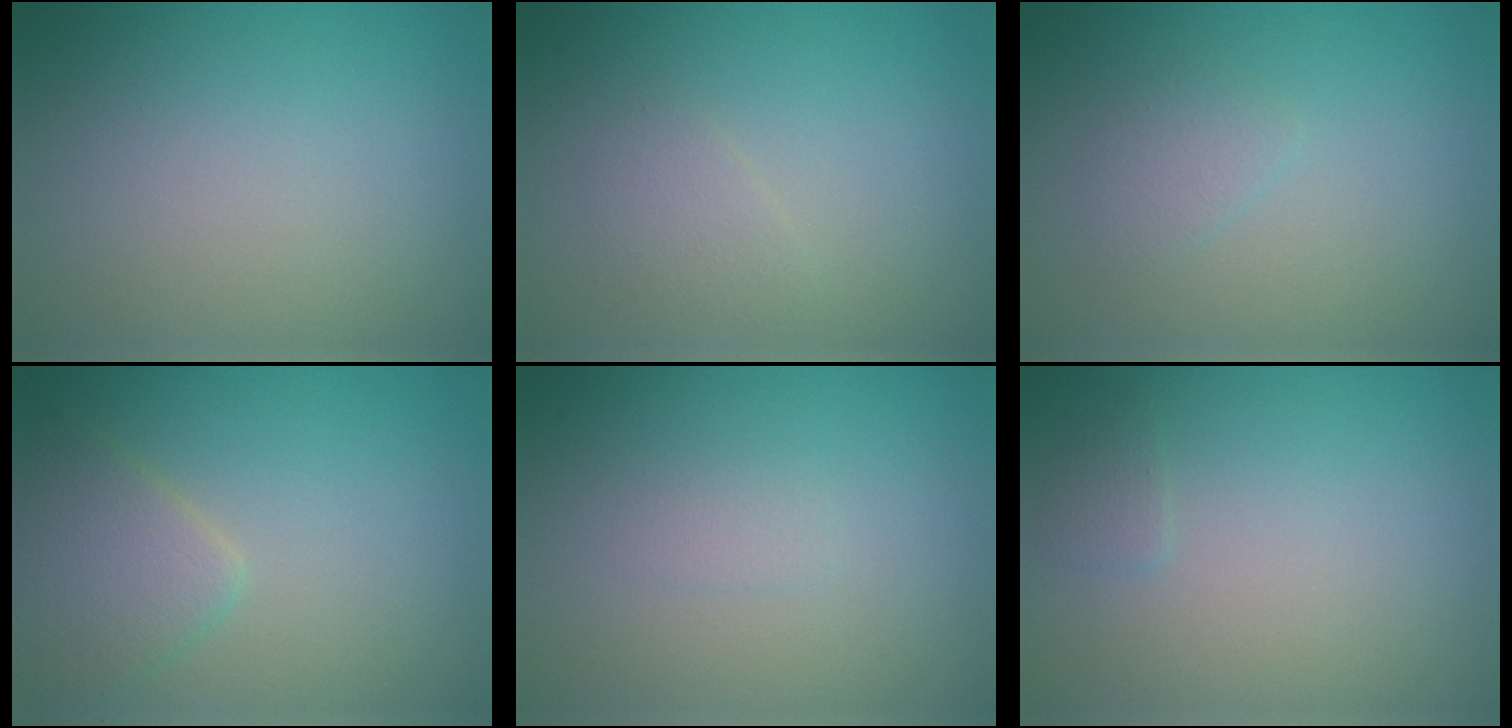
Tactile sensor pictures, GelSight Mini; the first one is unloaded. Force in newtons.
{"total": 1.3, "press": 1.3, "slide": 0.0}
{"total": 1.3, "press": 1.3, "slide": 0.1}
{"total": 3.4, "press": 3.4, "slide": 0.1}
{"total": 0.7, "press": 0.6, "slide": 0.2}
{"total": 0.8, "press": 0.8, "slide": 0.0}